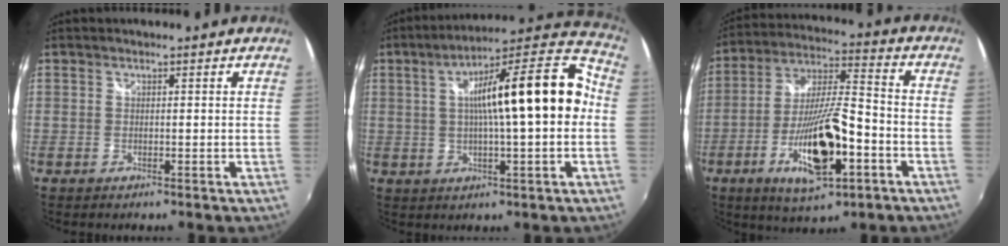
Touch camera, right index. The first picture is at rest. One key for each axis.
{"total": 19.9, "fx": 1.2, "fy": 3.9, "fz": 19.4, "tx": -0.287, "ty": 0.034, "tz": 0.016}
{"total": 17.2, "fx": -7.0, "fy": 4.3, "fz": 15.1, "tx": -0.298, "ty": -0.015, "tz": -0.121}